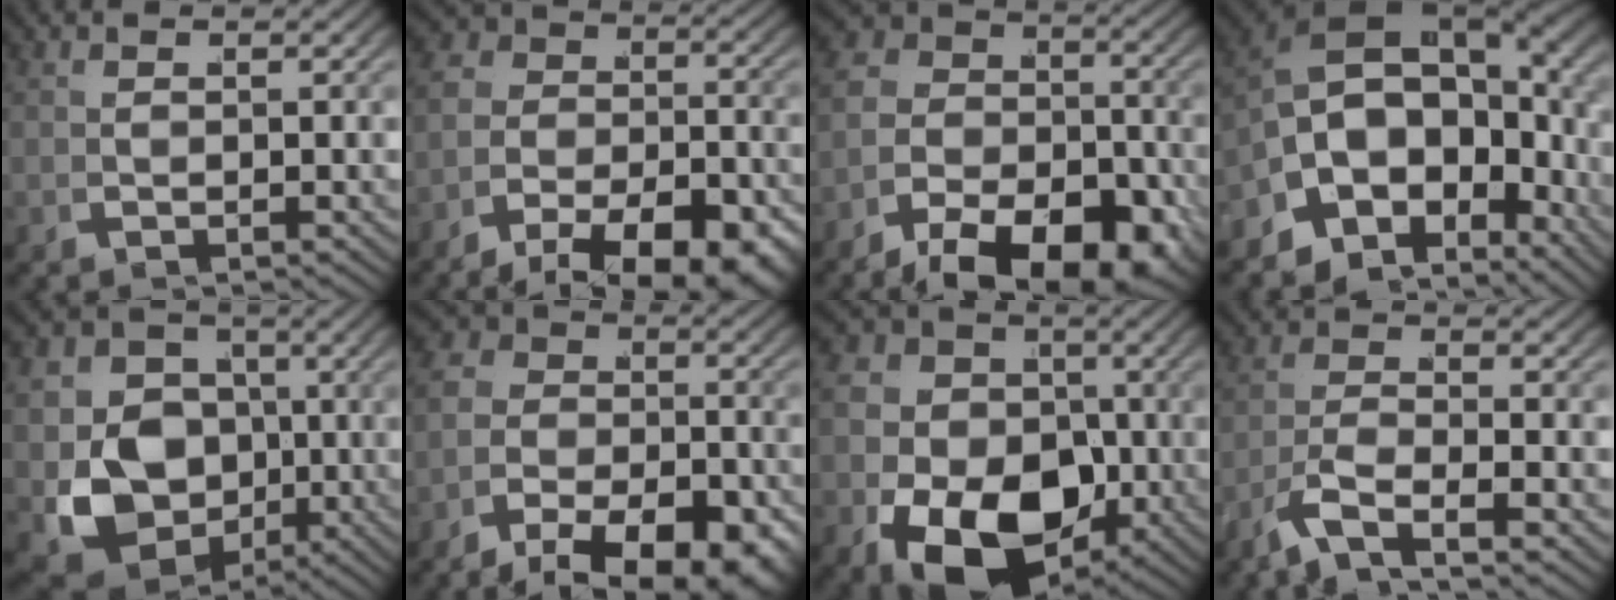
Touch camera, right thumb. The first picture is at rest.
{"total": 9.2, "force": [-5.5, 5.2, 5.2], "torque": [-0.051, -0.036, -0.086]}
{"total": 11.7, "force": [-5.6, 7.4, 7.1], "torque": [-0.096, -0.039, -0.091]}
{"total": 15.9, "force": [-0.8, 10.7, 11.8], "torque": [-0.215, -0.037, -0.011]}
{"total": 14.7, "force": [-2.7, 12.4, 7.3], "torque": [-0.173, -0.073, -0.032]}
{"total": 10.1, "force": [-5.5, 6.1, 5.8], "torque": [-0.066, -0.040, -0.085]}
{"total": 17.0, "force": [-3.0, 13.1, 10.4], "torque": [-0.206, -0.077, -0.032]}
{"total": 5.0, "force": [-2.8, 2.5, 3.4], "torque": [-0.073, -0.014, -0.050]}